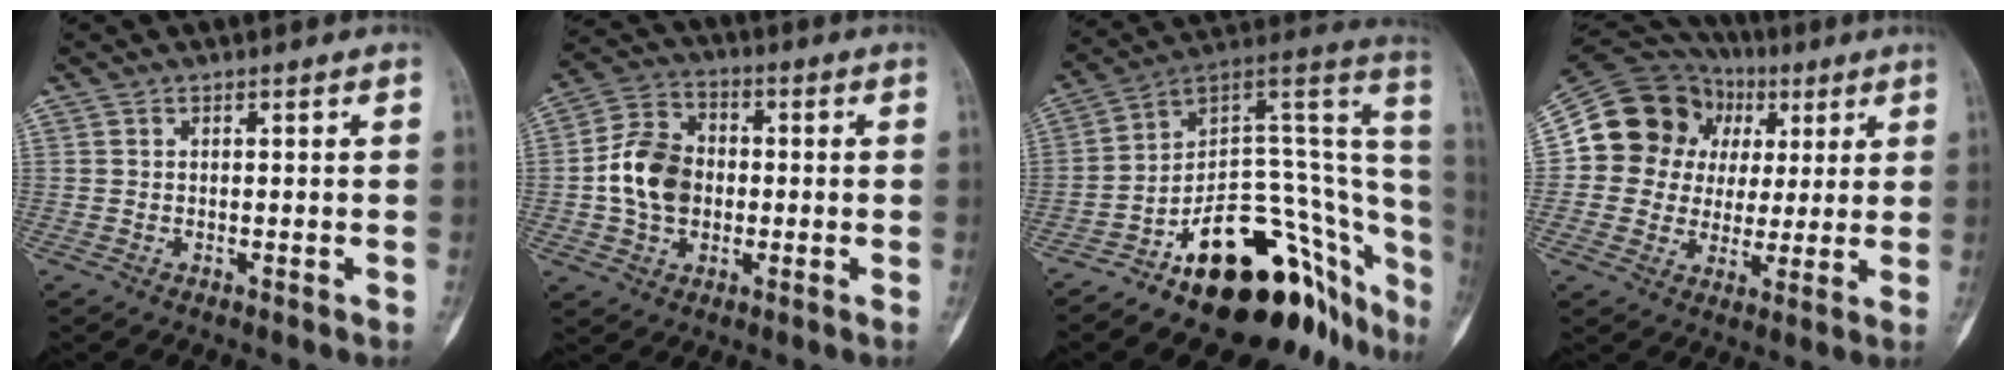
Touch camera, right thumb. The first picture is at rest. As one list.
[{"total": 11.0, "force": [-0.7, 8.4, 7.2], "torque": [-0.115, 0.024, -0.020]}, {"total": 29.5, "force": [-16.3, 13.5, 20.6], "torque": [-0.152, 0.113, -0.230]}, {"total": 17.1, "force": [4.0, 15.4, 6.1], "torque": [-0.065, 0.034, 0.075]}]